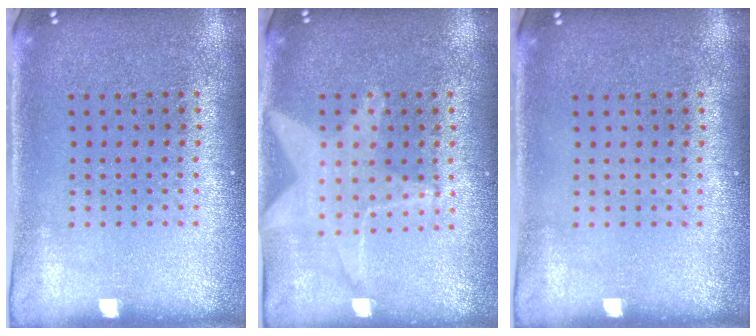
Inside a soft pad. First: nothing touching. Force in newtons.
{"total": 1.6, "press": 1.5, "slide": 0.6}
{"total": 0.0}